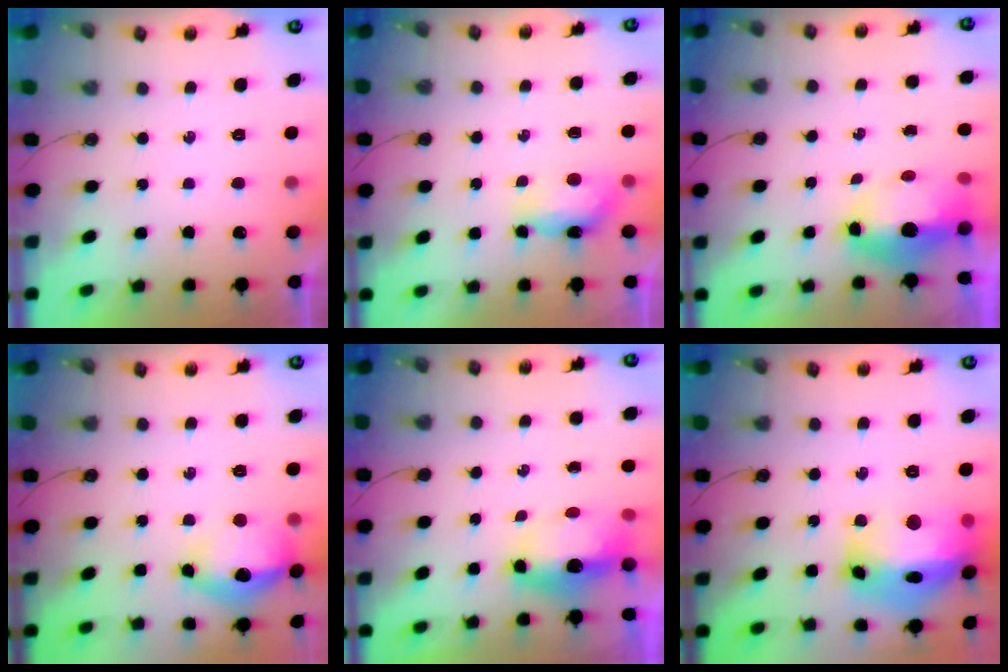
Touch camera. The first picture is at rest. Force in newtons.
{"total": 6.0, "press": 5.9, "slide": 0.7}
{"total": 7.4, "press": 7.4, "slide": 0.8}
{"total": 14.8, "press": 14.7, "slide": 1.7}
{"total": 6.6, "press": 6.6, "slide": 0.6}
{"total": 21.4, "press": 21.3, "slide": 2.4}